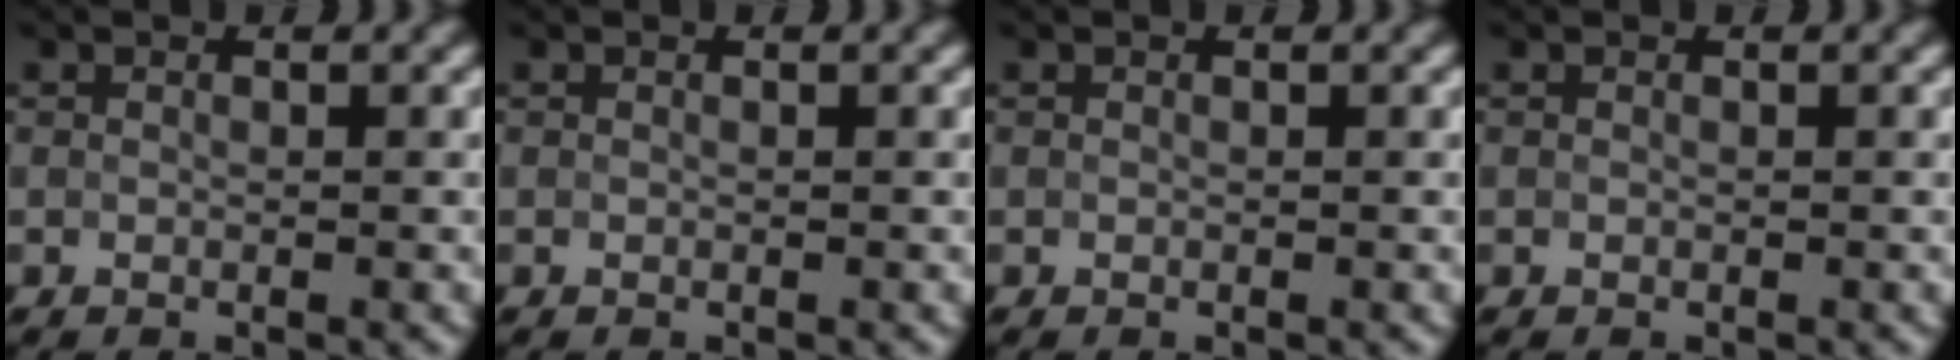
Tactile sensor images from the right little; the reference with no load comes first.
{"total": 0.0}
{"total": 0.0}
{"total": 0.0}